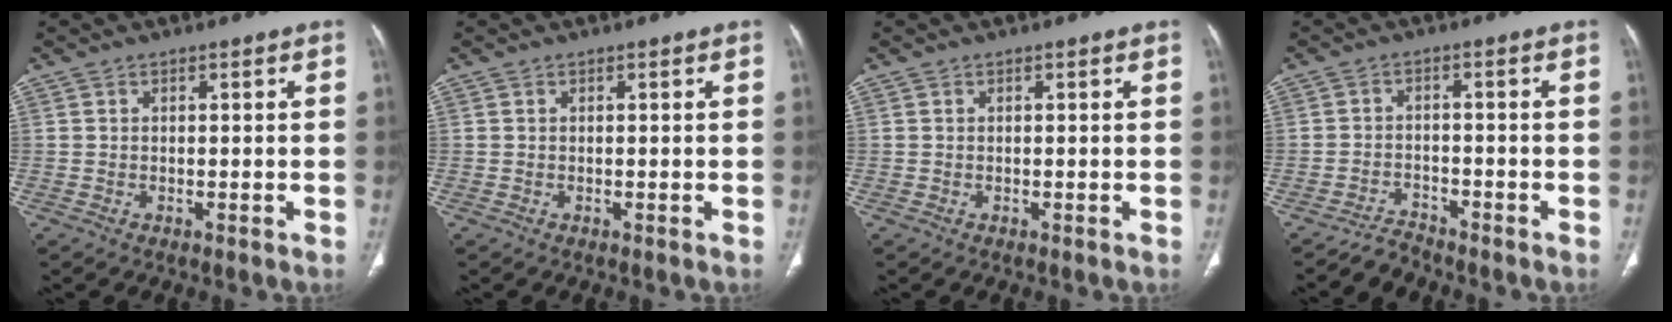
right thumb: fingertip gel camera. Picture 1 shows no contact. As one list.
[{"total": 0.0}, {"total": 0.0}, {"total": 3.1, "force": [-3.1, 0.5, -0.3], "torque": [0.002, 0.014, -0.056]}]